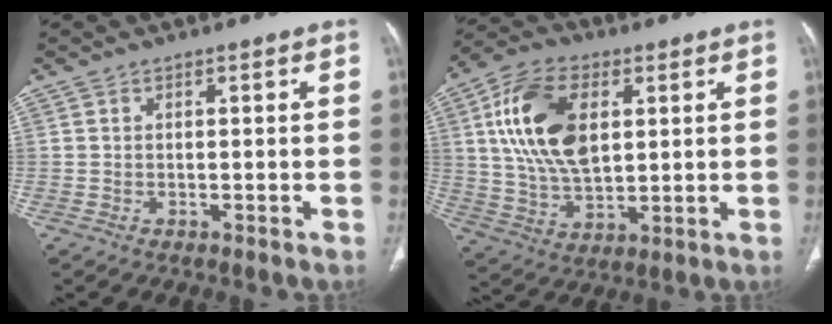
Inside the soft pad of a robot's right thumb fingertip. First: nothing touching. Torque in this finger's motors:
{"motor_torque": [2.19, 2.09, 1.67, -0.13, 0.34]}